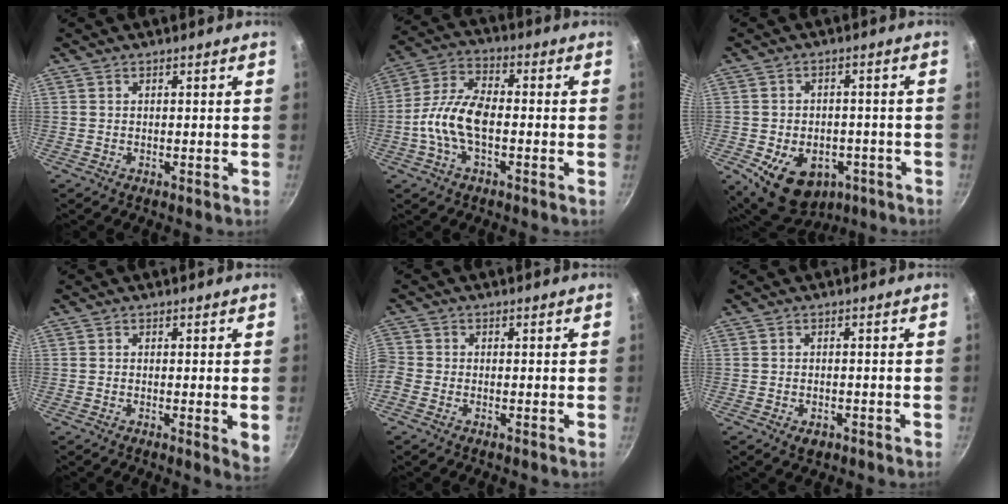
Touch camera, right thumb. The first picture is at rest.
{"total": 11.1, "force": [-2.1, 5.7, 9.3], "torque": [-0.179, 0.034, -0.055]}
{"total": 13.9, "force": [-5.4, 9.8, 8.3], "torque": [-0.108, 0.012, -0.064]}
{"total": 3.4, "force": [-0.3, 0.5, 3.3], "torque": [-0.048, -0.013, -0.008]}
{"total": 3.0, "force": [-1.5, 2.3, 1.1], "torque": [-0.032, 0.005, -0.043]}
{"total": 2.7, "force": [-1.4, 1.7, 1.5], "torque": [-0.025, 0.009, -0.018]}